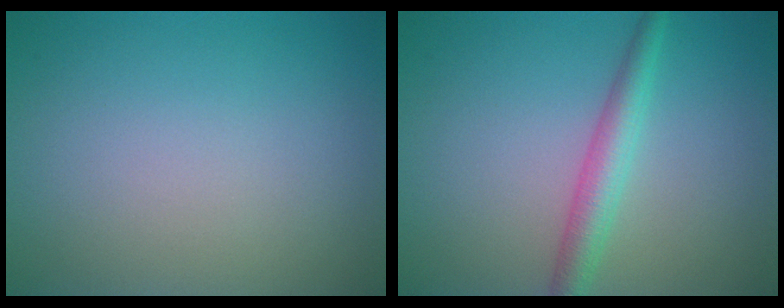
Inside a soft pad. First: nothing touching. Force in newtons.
{"total": 3.0, "press": 3.0, "slide": 0.0}